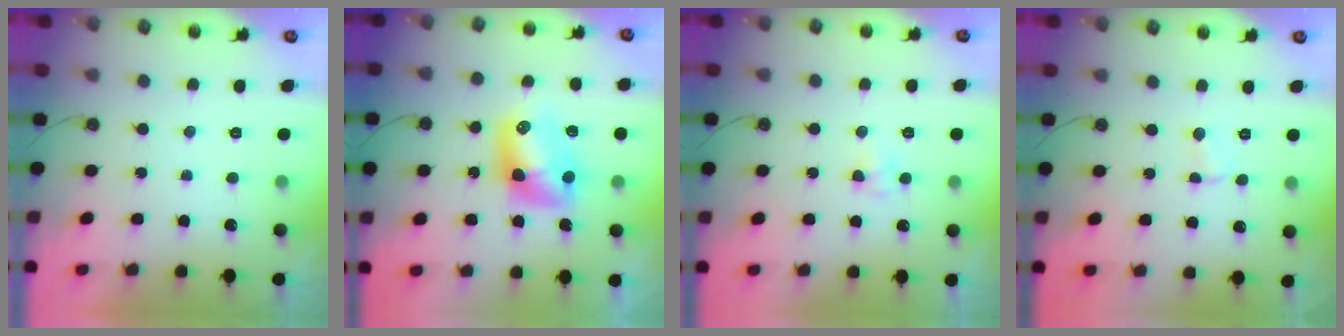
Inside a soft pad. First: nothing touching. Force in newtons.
{"total": 11.4, "press": 10.8, "slide": 3.7}
{"total": 3.6, "press": 3.5, "slide": 0.4}
{"total": 2.1, "press": 2.1, "slide": 0.2}